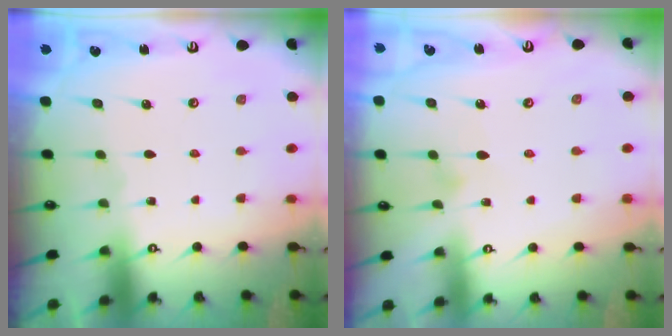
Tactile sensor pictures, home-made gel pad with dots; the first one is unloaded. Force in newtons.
{"total": 3.3, "press": 3.3, "slide": 0.1}